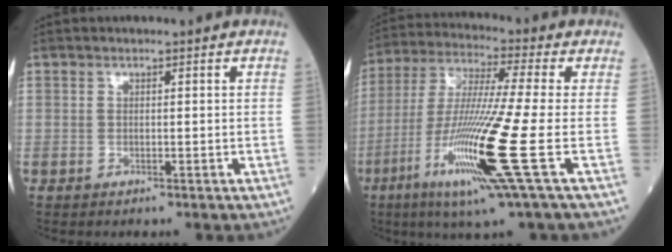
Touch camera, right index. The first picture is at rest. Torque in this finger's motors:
{"motor_torque": [1.31, -0.83, 1.06, 0.21]}